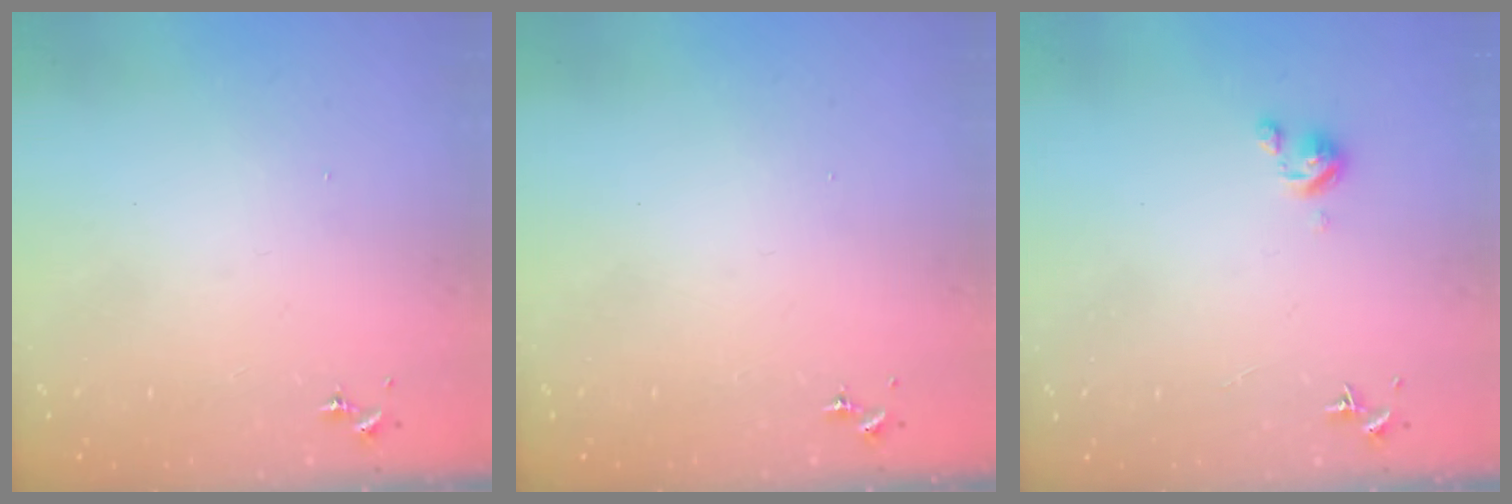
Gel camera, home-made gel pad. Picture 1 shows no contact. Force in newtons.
{"total": 0.0}
{"total": 3.1, "press": 3.1, "slide": 0.3}